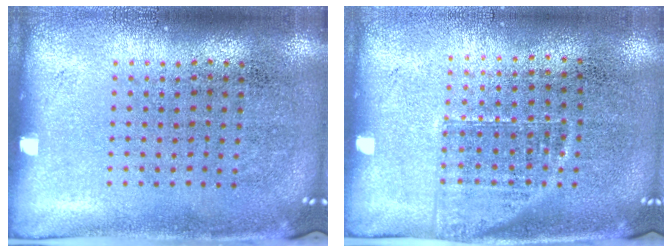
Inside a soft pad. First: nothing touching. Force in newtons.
{"total": 1.2, "press": 1.0, "slide": 0.7}